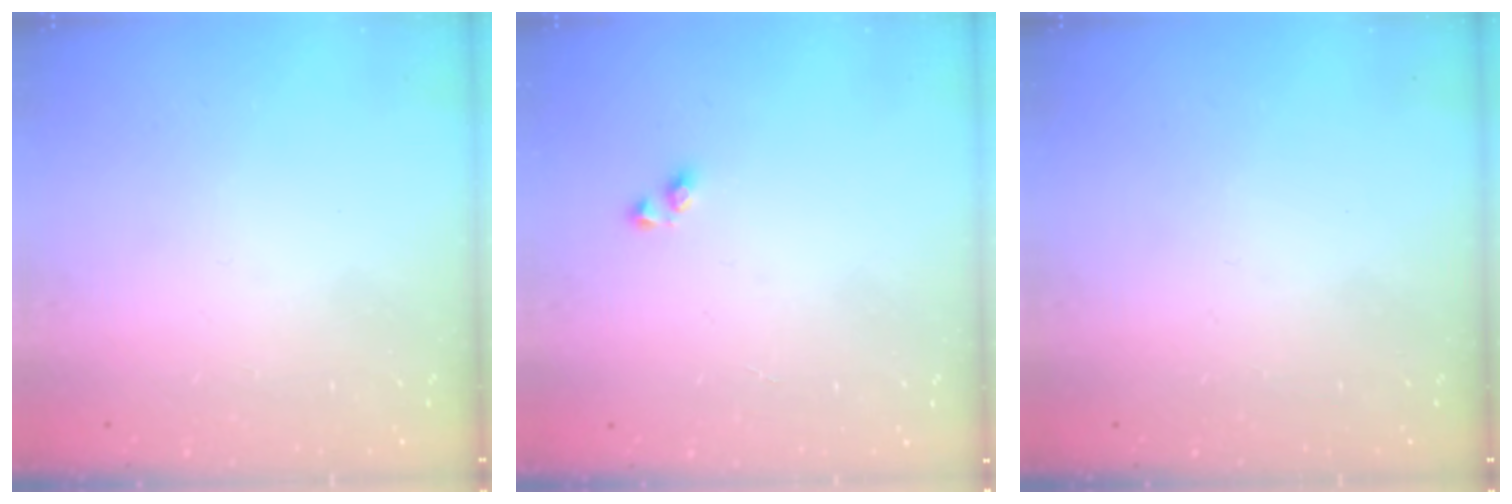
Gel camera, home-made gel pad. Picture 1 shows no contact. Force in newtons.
{"total": 2.9, "press": 2.9, "slide": 0.3}
{"total": 0.0}